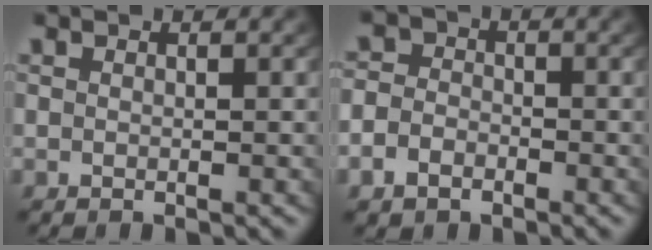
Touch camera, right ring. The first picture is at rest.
{"total": 4.0, "force": [-1.8, 3.4, 1.0], "torque": [-0.030, -0.015, -0.032]}